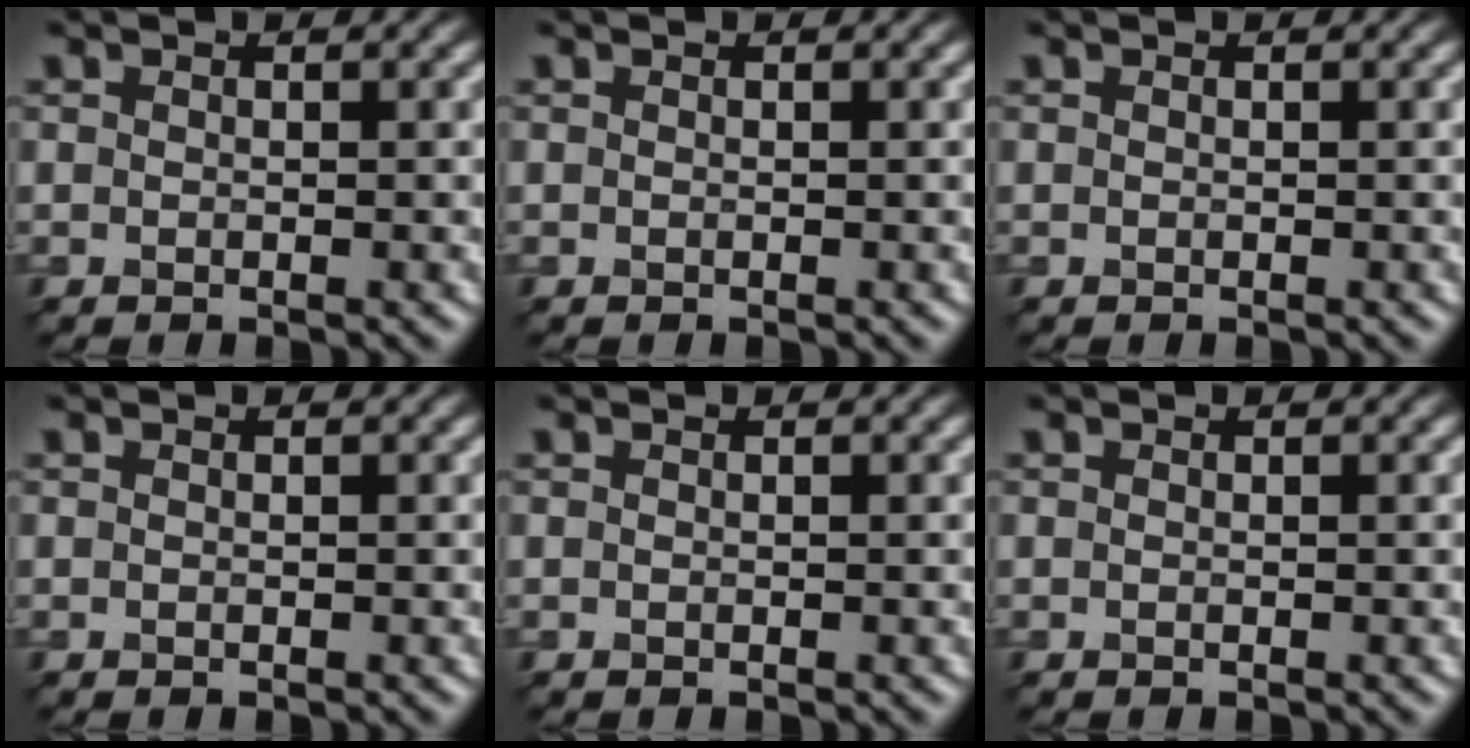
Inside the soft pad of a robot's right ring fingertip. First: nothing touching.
{"total": 0.0}
{"total": 0.0}
{"total": 0.0}
{"total": 0.0}
{"total": 0.0}